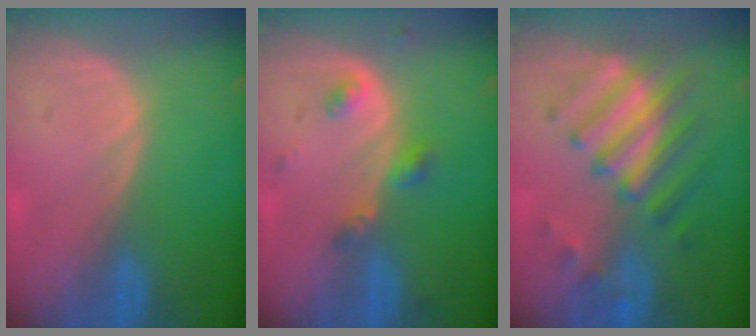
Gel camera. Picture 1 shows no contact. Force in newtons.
{"total": 3.4, "press": 3.4, "slide": 0.7}
{"total": 8.1, "press": 7.9, "slide": 1.8}